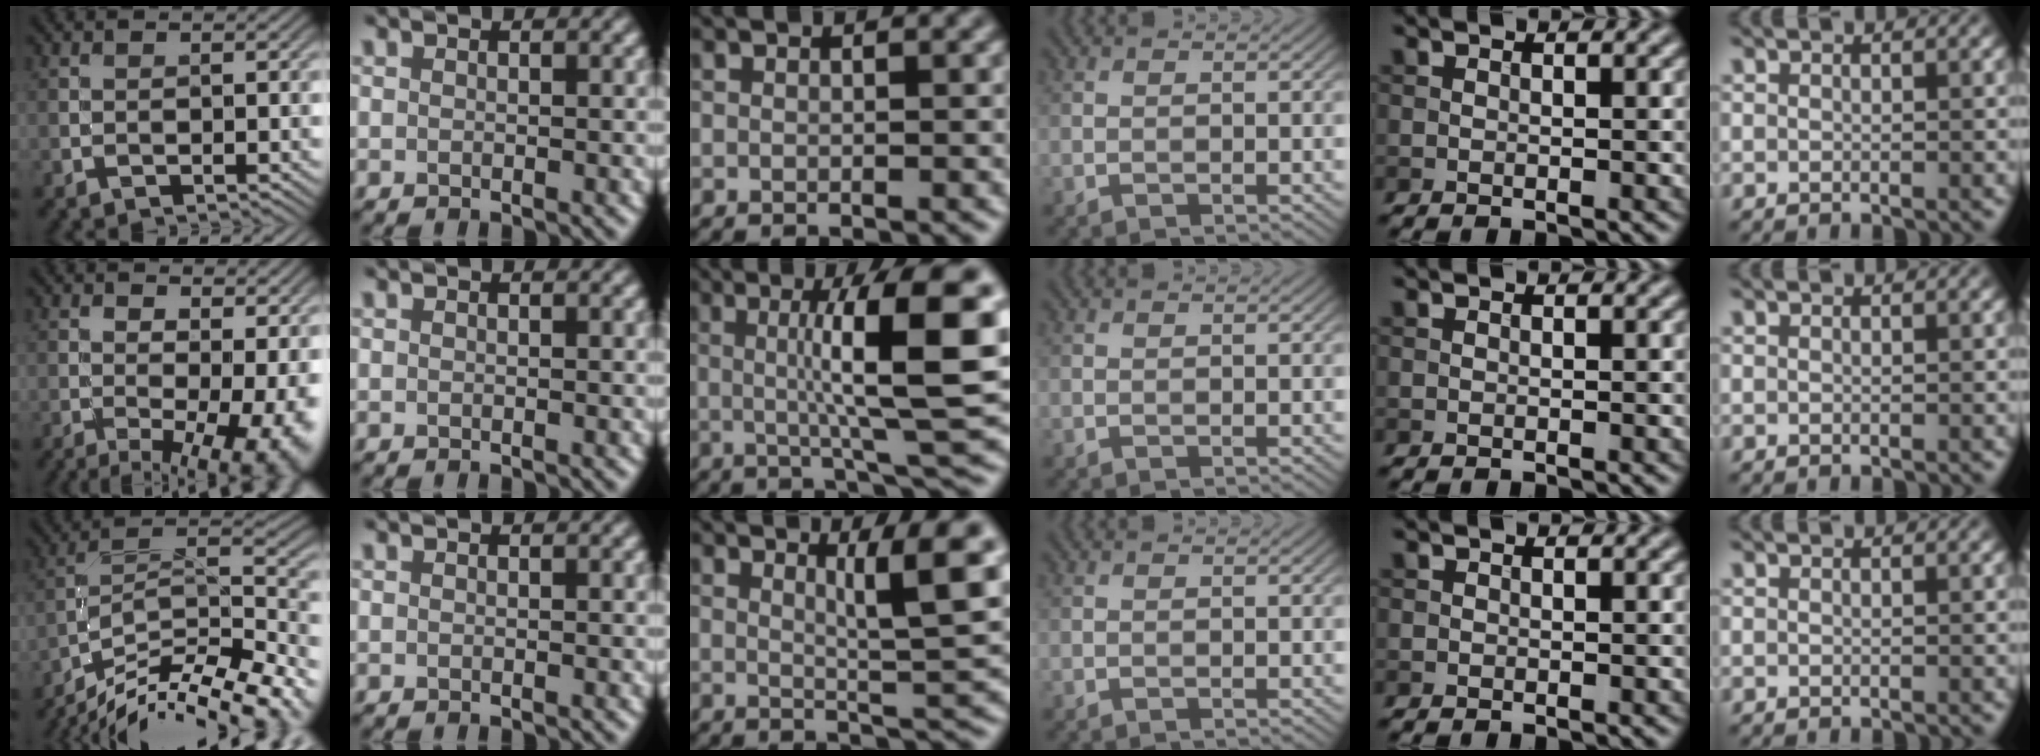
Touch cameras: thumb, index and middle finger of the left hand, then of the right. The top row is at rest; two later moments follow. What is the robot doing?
{"motion": "screw", "object": "dispenser bottle"}